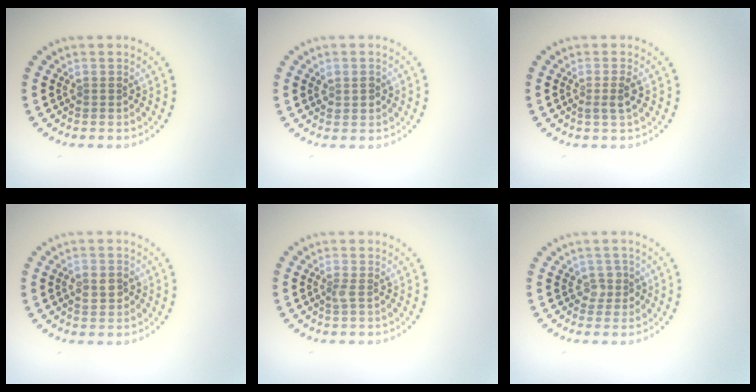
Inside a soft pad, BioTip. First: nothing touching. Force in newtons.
{"total": 1.5, "press": 1.4, "slide": 0.4}
{"total": 1.5, "press": 1.2, "slide": 0.9}
{"total": 2.1, "press": 2.1, "slide": 0.2}
{"total": 0.7, "press": 0.5, "slide": 0.5}
{"total": 1.4, "press": 1.1, "slide": 0.8}